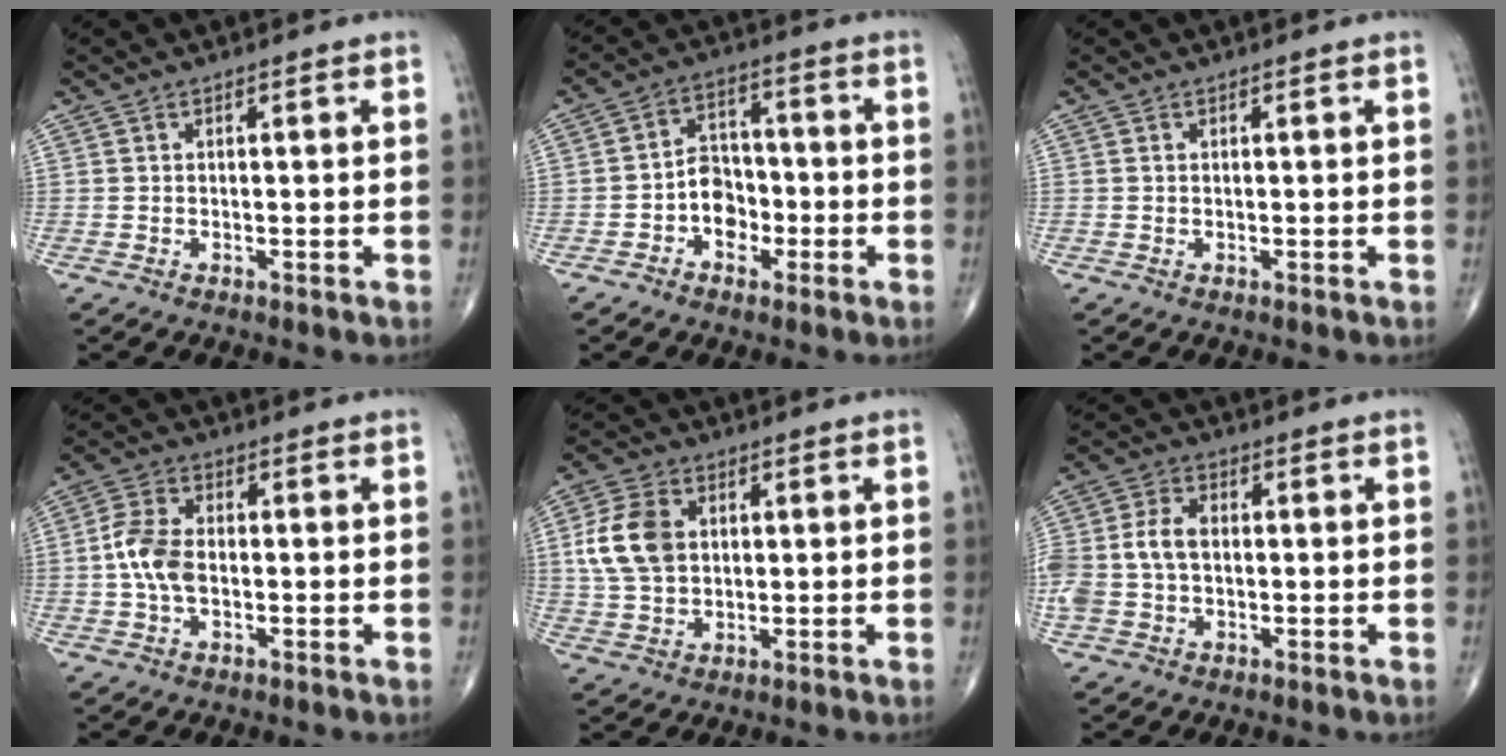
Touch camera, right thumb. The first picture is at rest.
{"total": 6.9, "force": [-2.3, 5.3, 3.7], "torque": [-0.026, 0.030, -0.049]}
{"total": 0.0}
{"total": 7.0, "force": [-0.6, 4.3, 5.6], "torque": [-0.120, 0.013, -0.017]}
{"total": 10.2, "force": [1.8, 7.3, 7.0], "torque": [-0.130, 0.003, 0.036]}
{"total": 8.0, "force": [-0.2, 5.5, 5.8], "torque": [-0.131, 0.024, -0.003]}